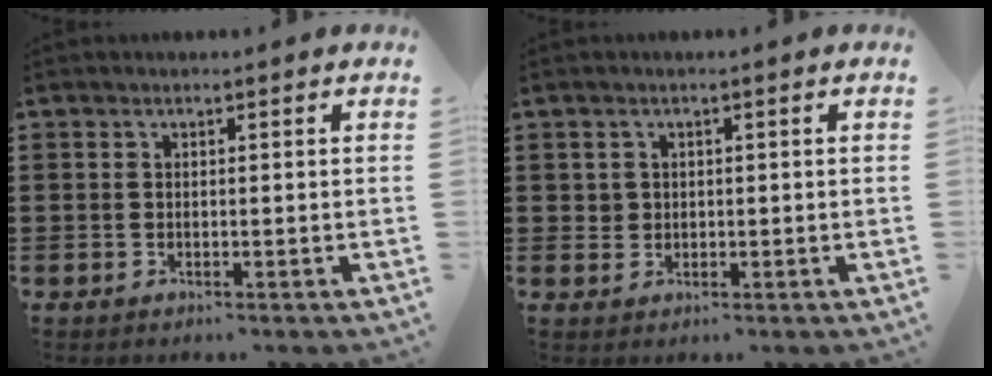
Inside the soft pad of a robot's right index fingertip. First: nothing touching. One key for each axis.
{"total": 1.4, "fx": 0.6, "fy": 1.3, "fz": 0.3, "tx": -0.012, "ty": 0.004, "tz": 0.011}